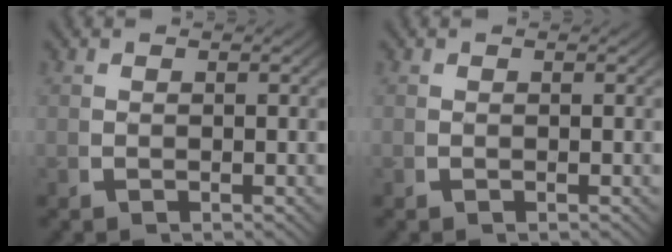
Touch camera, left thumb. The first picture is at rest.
{"total": 0.0}